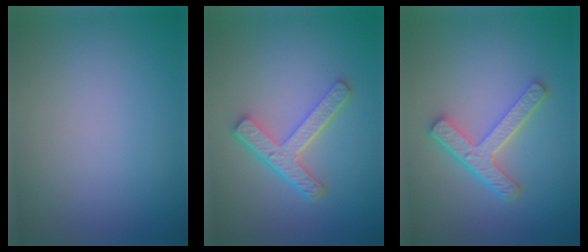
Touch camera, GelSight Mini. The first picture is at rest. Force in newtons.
{"total": 4.4, "press": 3.3, "slide": 3.0}
{"total": 4.3, "press": 3.3, "slide": 2.7}